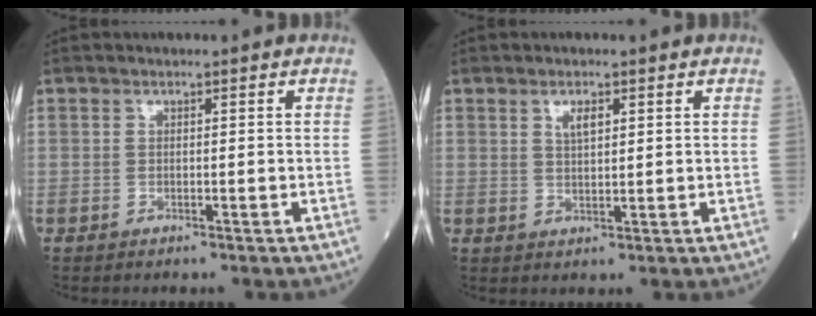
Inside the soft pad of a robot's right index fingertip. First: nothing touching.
{"total": 2.4, "force": [1.3, 0.7, 1.9], "torque": [-0.039, 0.001, 0.027]}